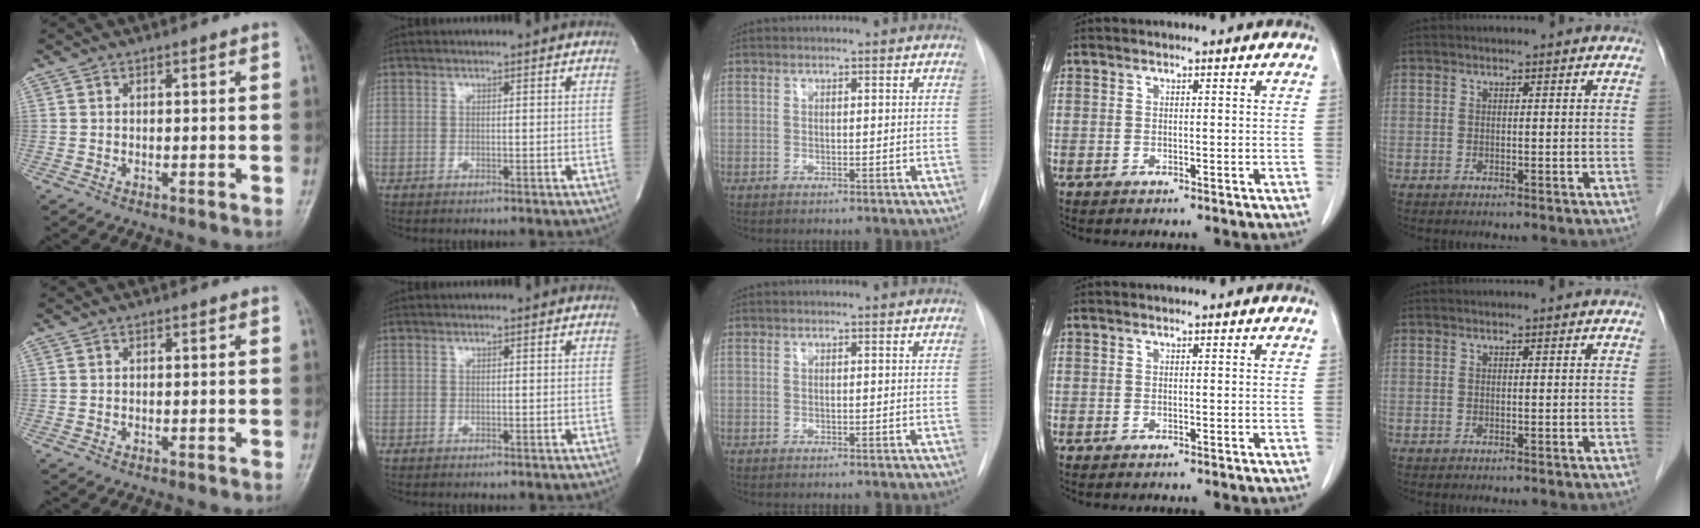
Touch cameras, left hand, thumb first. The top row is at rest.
{}